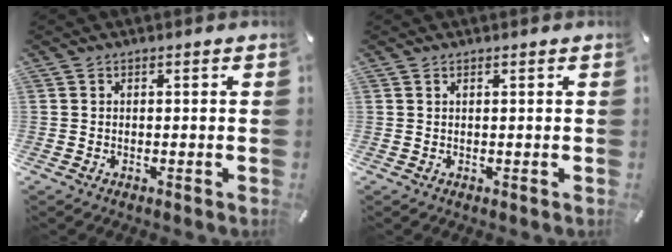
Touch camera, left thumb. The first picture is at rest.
{"total": 0.5, "force": [0.3, -0.1, 0.4], "torque": [-0.008, -0.001, 0.006]}